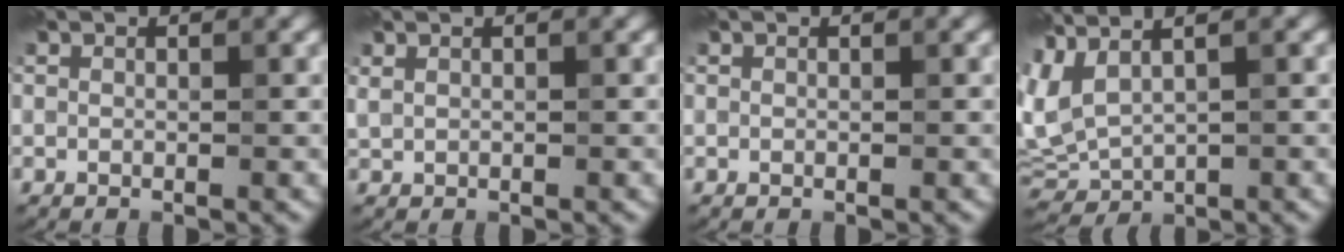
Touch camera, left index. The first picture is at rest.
{"total": 0.8, "force": [0.5, 0.4, 0.6], "torque": [-0.012, 0.004, 0.011]}
{"total": 0.0}
{"total": 5.5, "force": [1.7, 2.5, 4.6], "torque": [-0.123, 0.001, 0.041]}